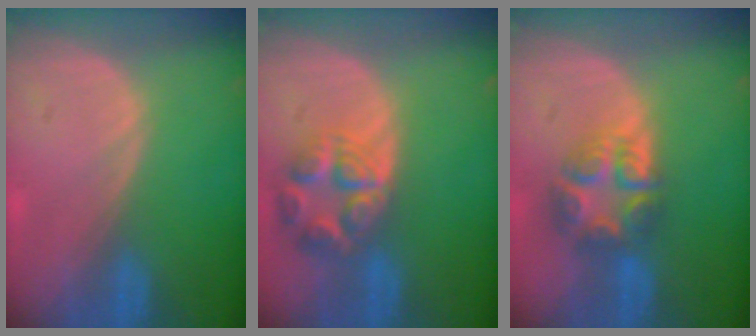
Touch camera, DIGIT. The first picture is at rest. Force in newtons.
{"total": 7.6, "press": 6.7, "slide": 3.6}
{"total": 7.6, "press": 6.6, "slide": 3.8}